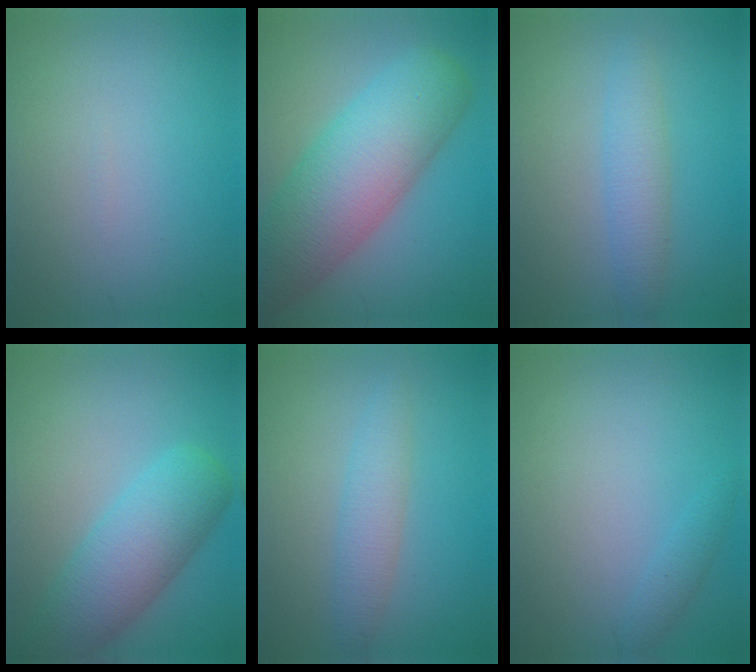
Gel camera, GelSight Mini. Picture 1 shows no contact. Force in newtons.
{"total": 10.3, "press": 10.3, "slide": 0.5}
{"total": 2.7, "press": 2.7, "slide": 0.1}
{"total": 6.9, "press": 6.9, "slide": 0.3}
{"total": 2.7, "press": 2.7, "slide": 0.0}
{"total": 1.2, "press": 1.2, "slide": 0.1}